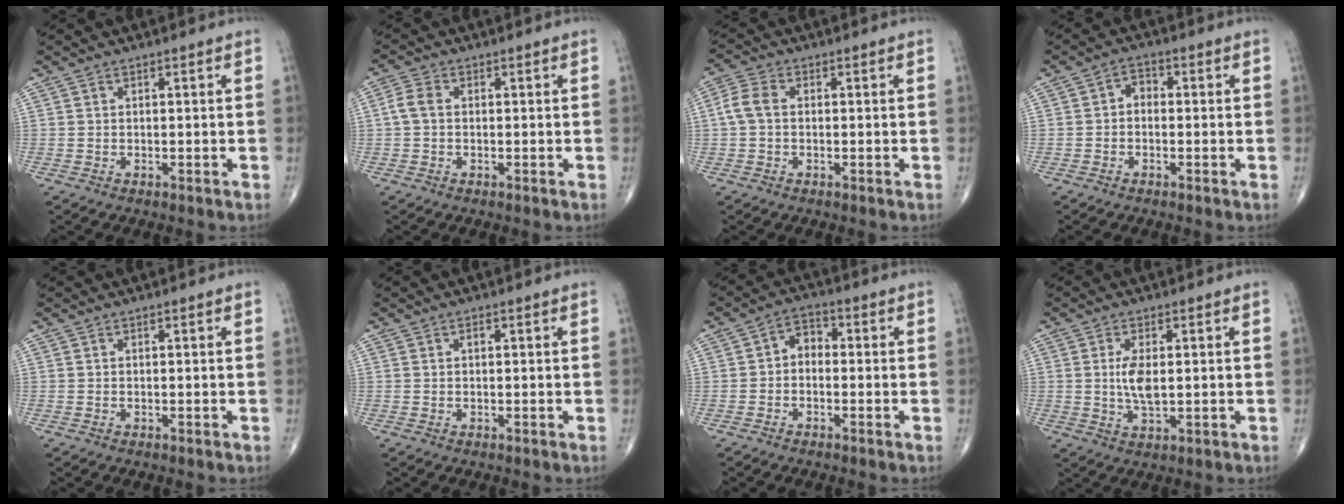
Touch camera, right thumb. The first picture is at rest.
{"total": 3.2, "force": [0.1, 2.2, 2.4], "torque": [-0.052, 0.009, -0.005]}
{"total": 4.4, "force": [0.1, 3.0, 3.2], "torque": [-0.073, 0.013, -0.006]}
{"total": 2.9, "force": [-0.3, 2.1, 1.9], "torque": [-0.017, 0.015, -0.016]}
{"total": 0.0}
{"total": 0.9, "force": [0.3, 0.5, 0.7], "torque": [-0.012, 0.002, 0.005]}
{"total": 4.2, "force": [-0.5, 3.1, 2.8], "torque": [-0.029, 0.020, -0.023]}
{"total": 5.4, "force": [0.5, 2.3, 4.9], "torque": [-0.097, -0.010, 0.011]}